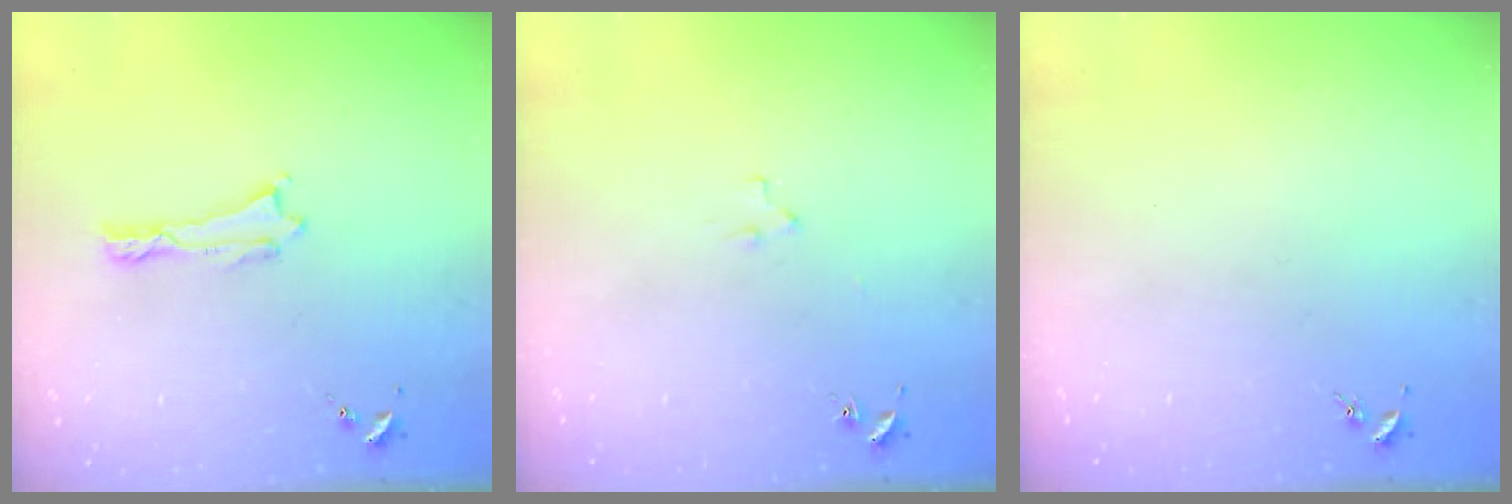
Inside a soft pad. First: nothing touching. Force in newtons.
{"total": 2.2, "press": 2.2, "slide": 0.2}
{"total": 0.0}